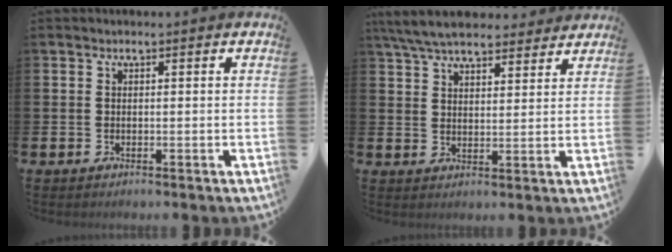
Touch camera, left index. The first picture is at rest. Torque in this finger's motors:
{"motor_torque": [1.09, -1.05, 0.18, 0.21]}